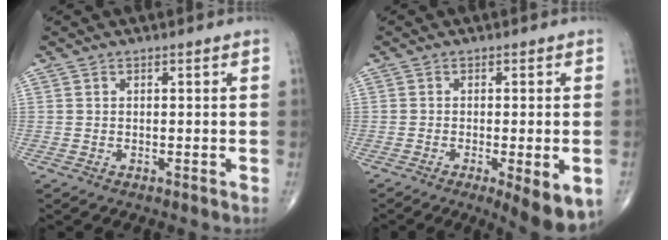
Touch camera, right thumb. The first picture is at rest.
{"total": 9.1, "force": [-3.7, 2.3, 8.0], "torque": [-0.104, -0.013, -0.050]}